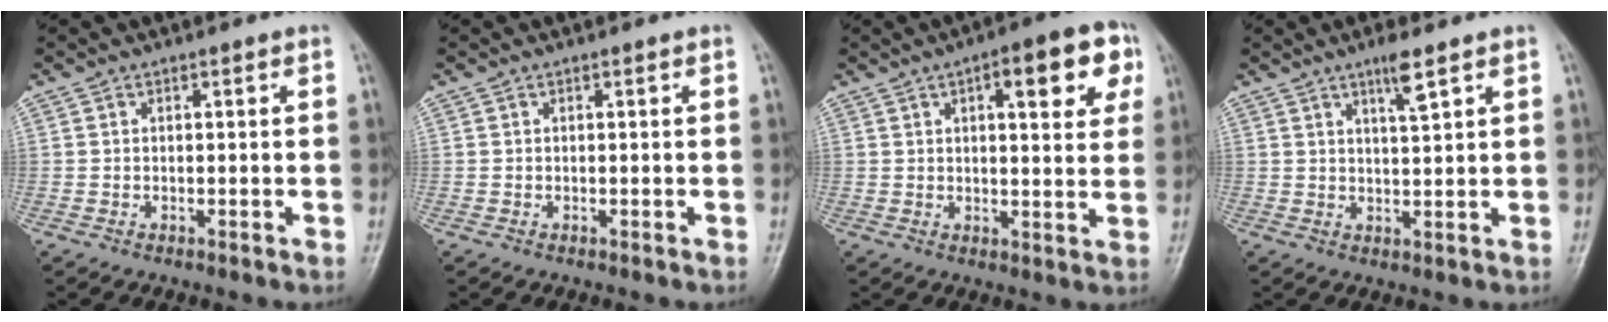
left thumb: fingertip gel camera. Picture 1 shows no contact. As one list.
[{"total": 0.0}, {"total": 11.4, "force": [4.6, 4.2, 9.6], "torque": [-0.089, 0.001, 0.051]}, {"total": 3.8, "force": [2.4, 0.3, 3.0], "torque": [-0.053, -0.014, 0.046]}]